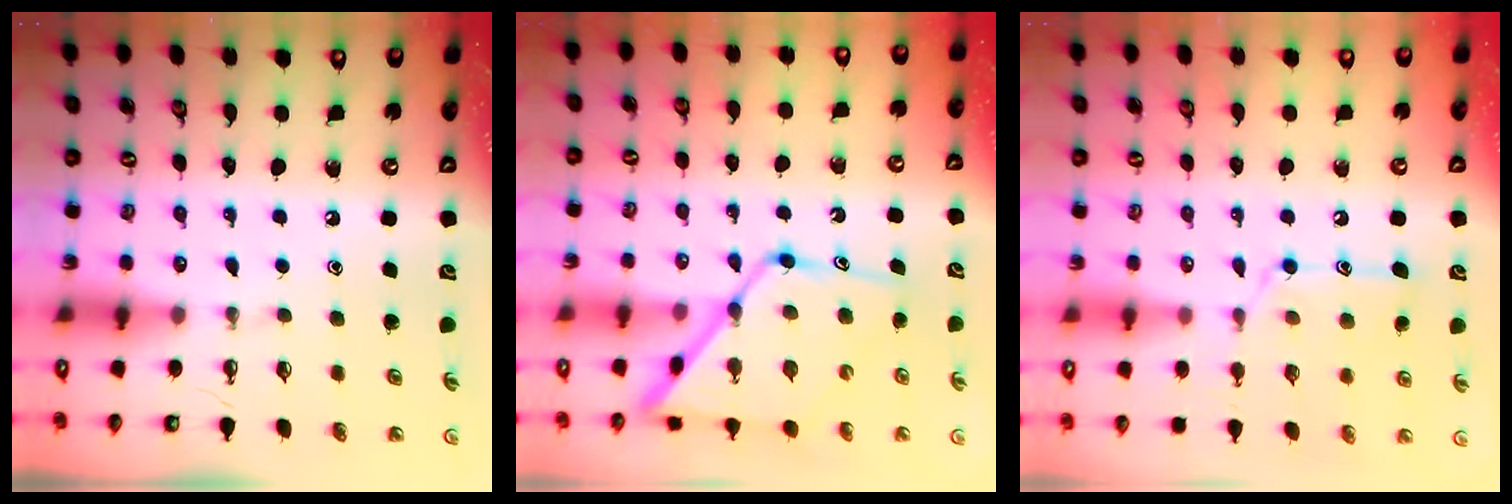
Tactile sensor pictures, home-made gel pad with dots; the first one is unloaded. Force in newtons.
{"total": 15.5, "press": 15.4, "slide": 1.4}
{"total": 12.9, "press": 12.9, "slide": 1.0}